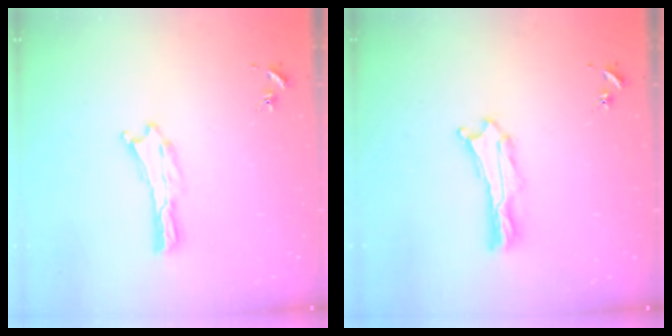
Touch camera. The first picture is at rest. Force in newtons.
{"total": 1.2, "press": 1.2, "slide": 0.2}